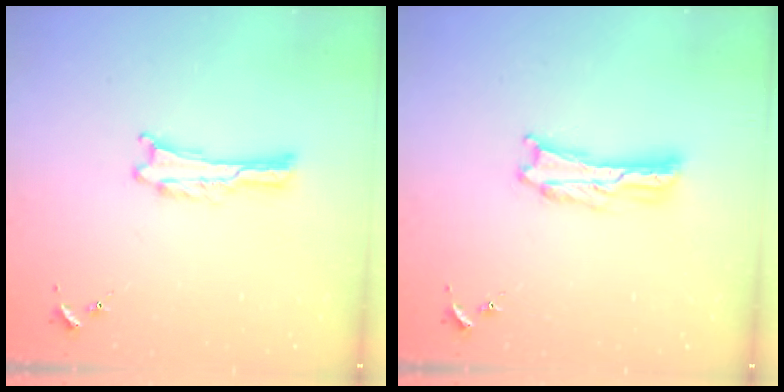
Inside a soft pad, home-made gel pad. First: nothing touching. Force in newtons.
{"total": 1.7, "press": 1.7, "slide": 0.3}